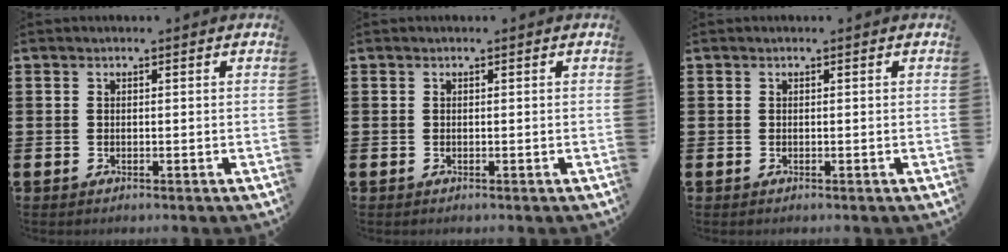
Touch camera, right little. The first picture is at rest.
{"total": 0.0}
{"total": 0.0}